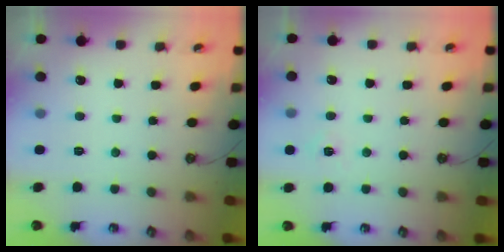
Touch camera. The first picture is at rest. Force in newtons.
{"total": 3.7, "press": 3.7, "slide": 0.4}